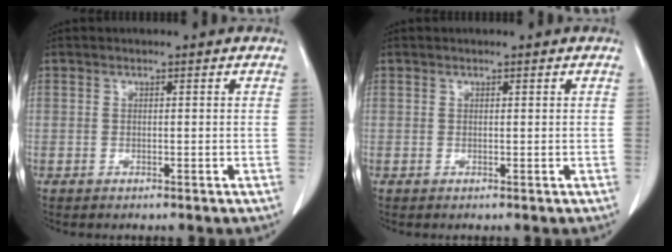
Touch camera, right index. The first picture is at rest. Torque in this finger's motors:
{"motor_torque": [-0.10, 0.09, -0.02, 0.00]}